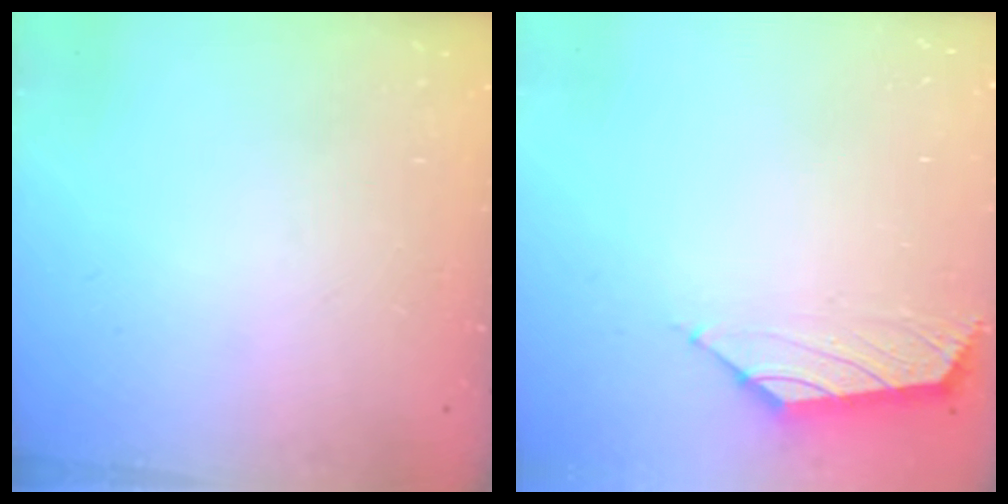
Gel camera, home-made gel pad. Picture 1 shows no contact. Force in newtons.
{"total": 1.5, "press": 1.4, "slide": 0.7}